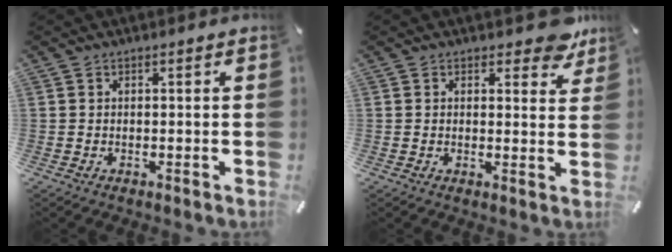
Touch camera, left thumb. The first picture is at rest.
{"total": 5.6, "force": [4.2, 2.7, 2.7], "torque": [-0.016, -0.024, 0.067]}